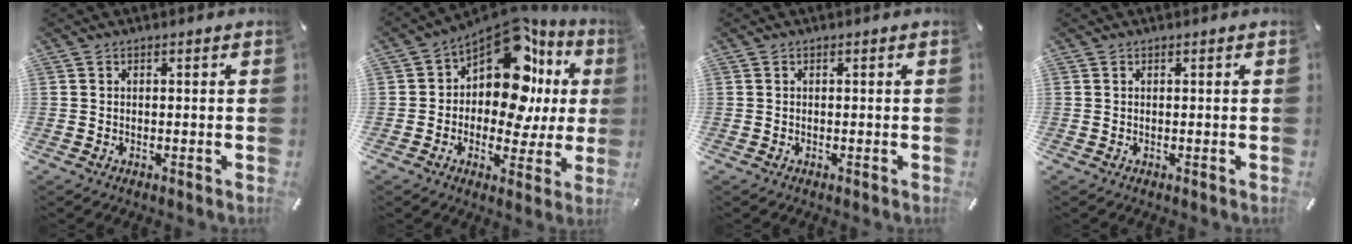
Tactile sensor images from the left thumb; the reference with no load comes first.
{"total": 15.8, "force": [6.1, 9.3, 11.2], "torque": [-0.176, -0.056, 0.102]}
{"total": 0.0}
{"total": 0.0}